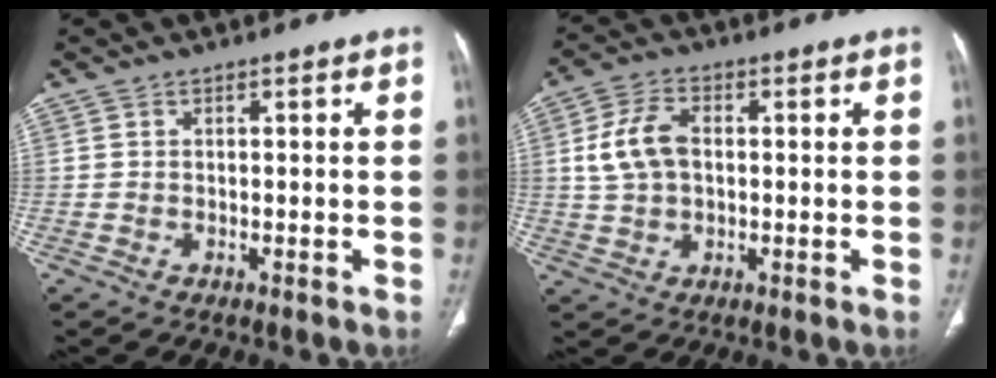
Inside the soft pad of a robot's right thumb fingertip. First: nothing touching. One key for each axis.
{"total": 8.1, "fx": 0.9, "fy": 5.3, "fz": 6.1, "tx": -0.119, "ty": 0.014, "tz": 0.018}